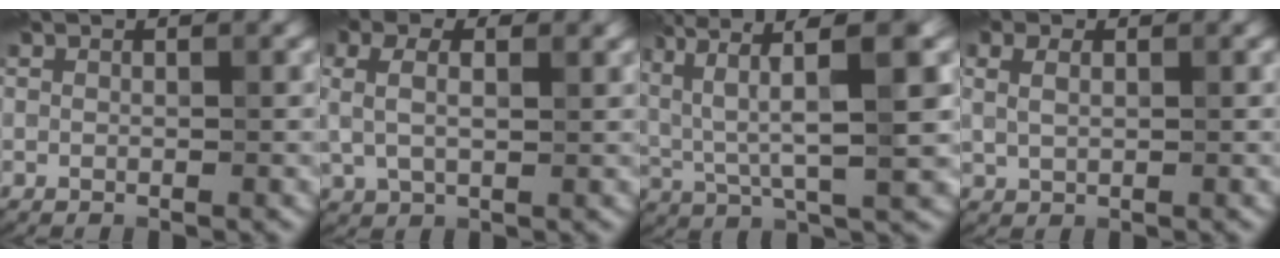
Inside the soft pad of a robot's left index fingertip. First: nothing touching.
{"total": 3.6, "force": [0.9, 1.9, 2.9], "torque": [-0.063, 0.004, 0.015]}
{"total": 10.5, "force": [3.3, 2.8, 9.6], "torque": [-0.172, 0.014, 0.062]}
{"total": 2.4, "force": [0.9, 1.5, 1.6], "torque": [-0.040, 0.000, 0.020]}